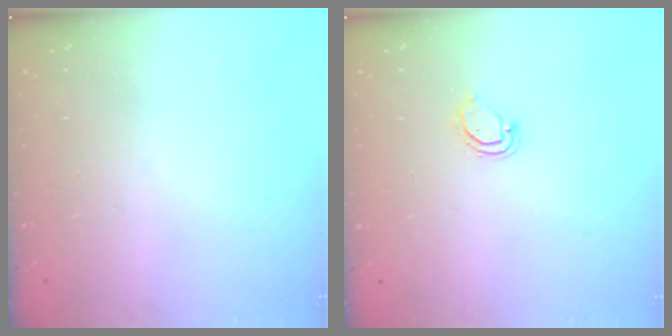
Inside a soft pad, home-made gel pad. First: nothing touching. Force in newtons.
{"total": 3.9, "press": 3.9, "slide": 0.3}